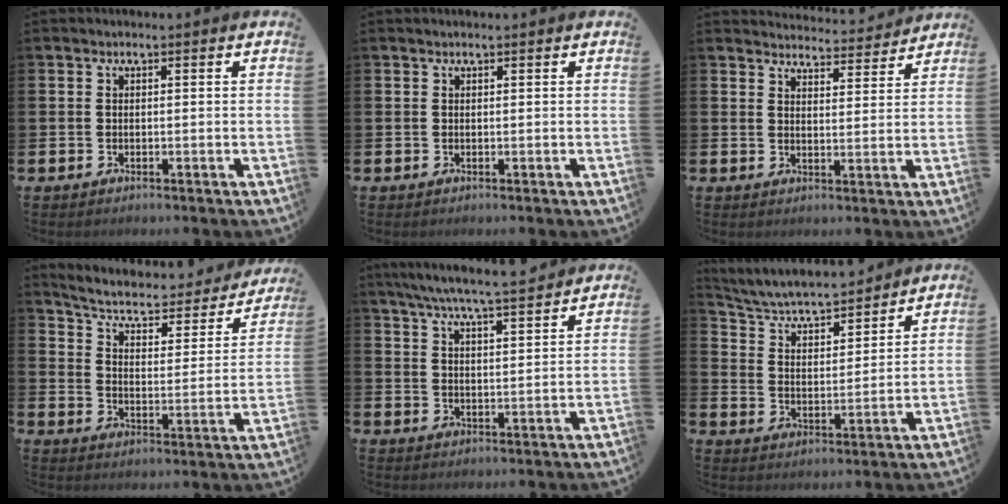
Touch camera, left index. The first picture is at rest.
{"total": 0.0}
{"total": 4.1, "force": [4.1, 0.4, 0.1], "torque": [-0.004, -0.035, 0.070]}
{"total": 5.9, "force": [5.1, 2.0, 2.3], "torque": [-0.068, -0.040, 0.078]}
{"total": 6.6, "force": [6.2, 0.1, 2.3], "torque": [-0.059, -0.039, 0.109]}
{"total": 5.7, "force": [5.3, 1.1, 1.7], "torque": [-0.066, -0.046, 0.085]}